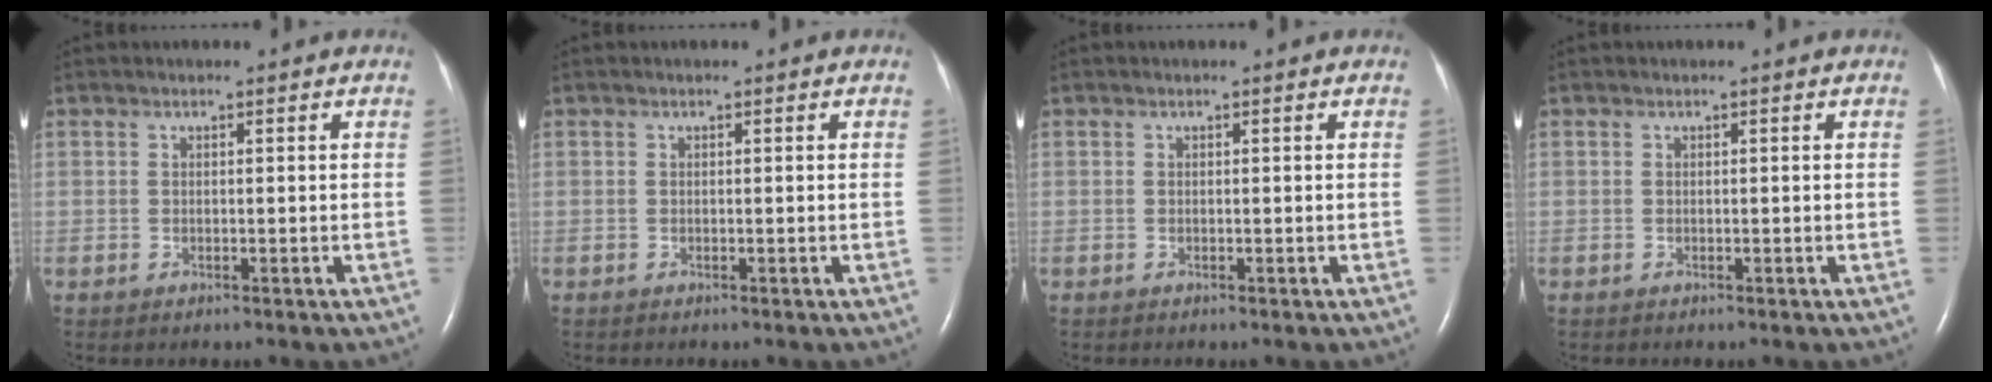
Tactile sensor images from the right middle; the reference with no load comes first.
{"total": 0.0}
{"total": 0.0}
{"total": 0.0}